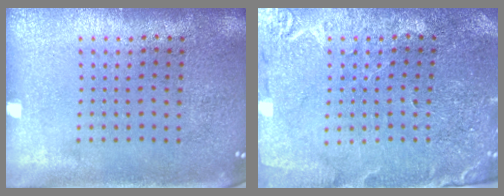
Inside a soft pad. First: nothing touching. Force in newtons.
{"total": 0.7, "press": 0.7, "slide": 0.3}